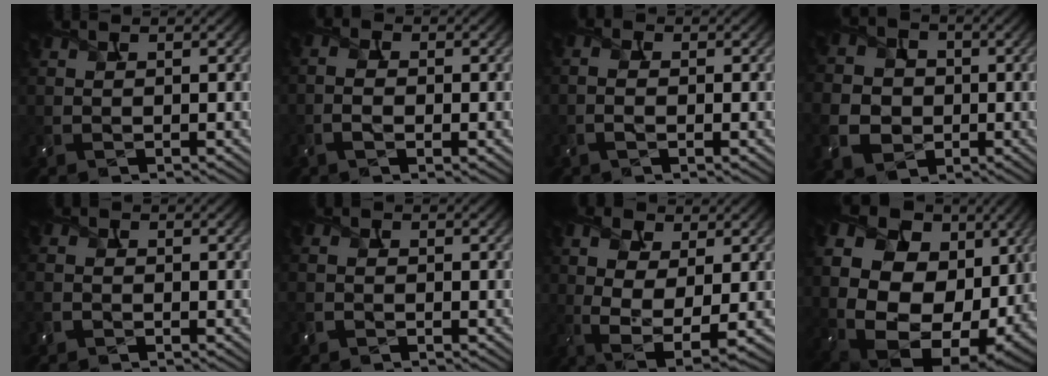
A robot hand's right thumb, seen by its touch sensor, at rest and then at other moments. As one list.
[{"total": 3.1, "force": [-0.7, 1.6, 2.6], "torque": [-0.048, 0.003, -0.025]}, {"total": 2.2, "force": [-0.4, 0.9, 2.0], "torque": [-0.034, -0.001, -0.019]}, {"total": 8.7, "force": [-1.7, 7.7, 3.7], "torque": [-0.119, -0.025, -0.048]}, {"total": 1.5, "force": [-0.8, 1.0, 0.7], "torque": [-0.019, 0.001, -0.024]}, {"total": 1.1, "force": [-0.7, 0.6, 0.5], "torque": [-0.013, 0.002, -0.019]}, {"total": 8.0, "force": [0.0, 3.5, 7.2], "torque": [-0.165, -0.002, 0.000]}, {"total": 21.3, "force": [3.3, 15.9, 13.8], "torque": [-0.284, -0.007, 0.092]}]